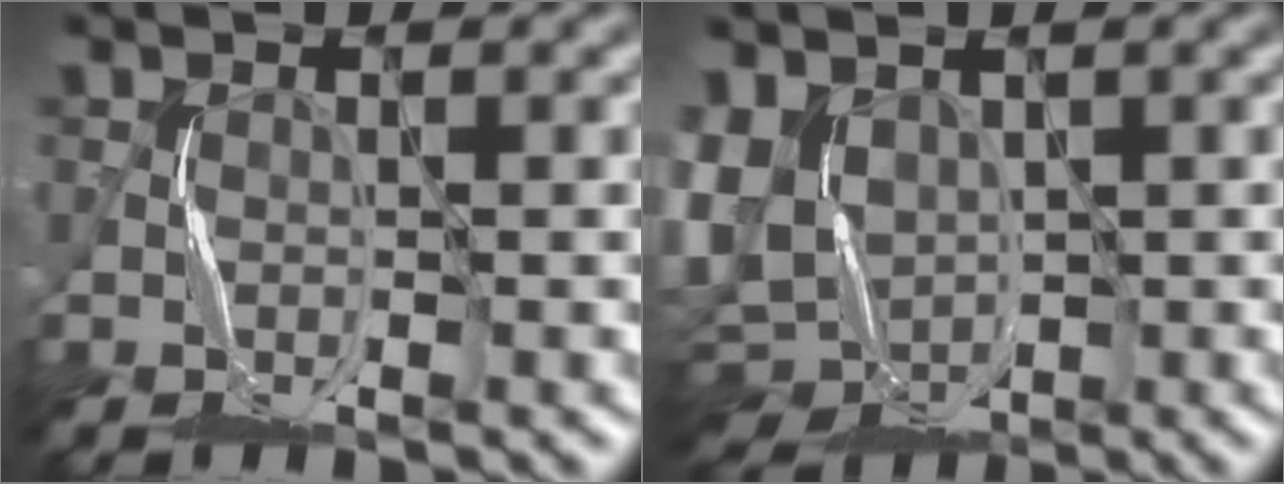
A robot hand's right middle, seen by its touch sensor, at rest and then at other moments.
{"total": 7.2, "force": [-0.6, 5.3, 4.8], "torque": [-0.108, -0.012, -0.003]}